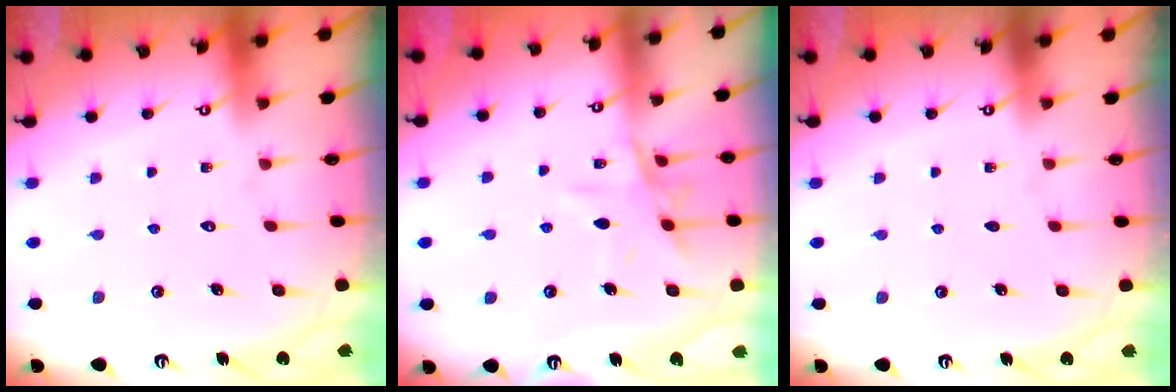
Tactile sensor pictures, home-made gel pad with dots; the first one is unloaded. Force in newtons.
{"total": 9.5, "press": 9.4, "slide": 0.8}
{"total": 0.0}